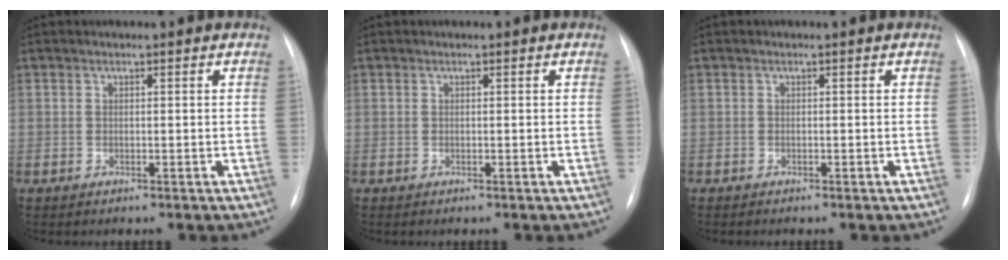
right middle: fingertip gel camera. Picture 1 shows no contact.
{"total": 0.0}
{"total": 0.0}